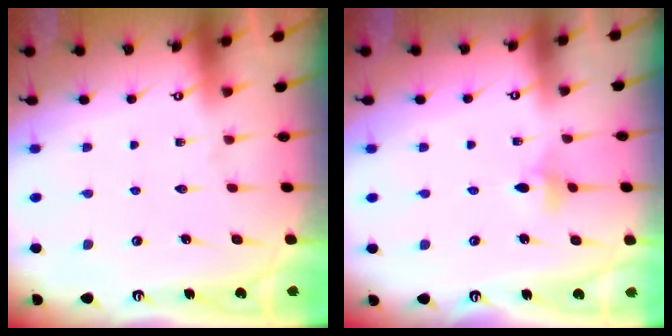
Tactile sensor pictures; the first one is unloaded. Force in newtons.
{"total": 3.7, "press": 3.7, "slide": 0.7}